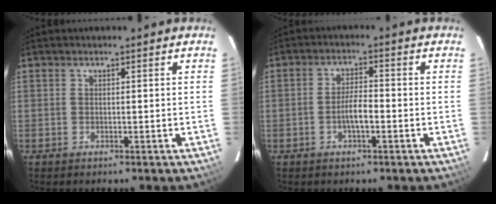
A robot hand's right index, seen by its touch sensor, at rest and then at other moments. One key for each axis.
{"total": 3.8, "fx": -1.5, "fy": 1.0, "fz": 3.4, "tx": -0.066, "ty": 0.003, "tz": -0.025}